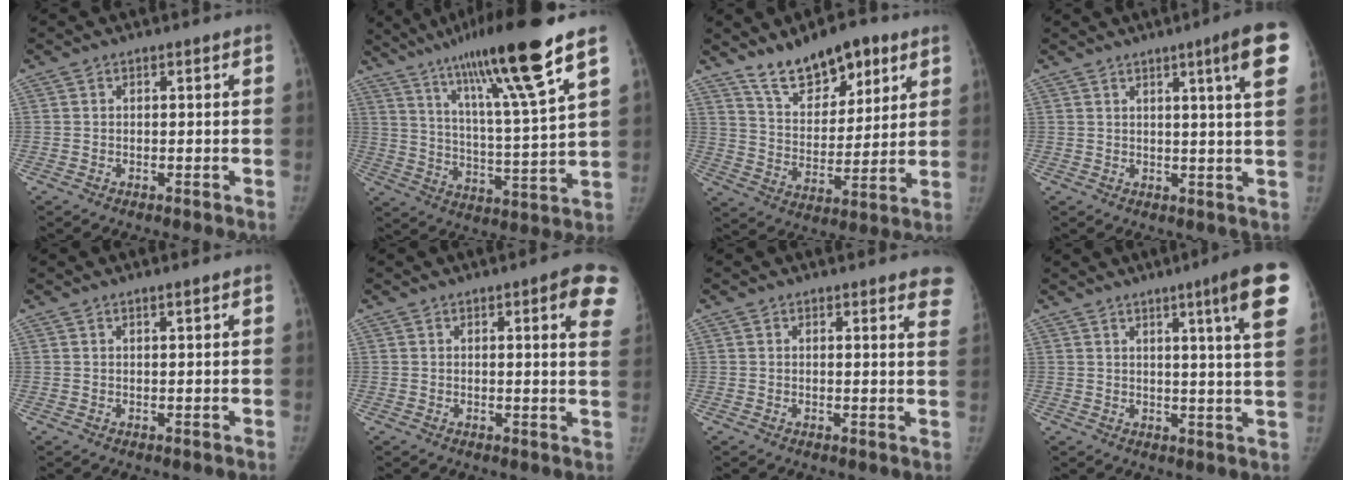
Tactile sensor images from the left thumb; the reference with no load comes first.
{"total": 20.1, "force": [12.9, 0.7, 15.3], "torque": [-0.241, -0.051, 0.216]}
{"total": 14.3, "force": [9.7, 6.8, 8.0], "torque": [-0.086, -0.055, 0.170]}
{"total": 9.3, "force": [4.4, -0.2, 8.2], "torque": [-0.104, -0.018, 0.048]}
{"total": 0.8, "force": [0.6, -0.1, 0.6], "torque": [-0.009, -0.004, 0.014]}
{"total": 9.0, "force": [4.1, 1.6, 7.8], "torque": [-0.074, -0.012, 0.037]}
{"total": 6.8, "force": [5.5, 1.2, 3.8], "torque": [-0.023, -0.022, 0.043]}
{"total": 12.4, "force": [6.4, -0.1, 10.7], "torque": [-0.139, -0.031, 0.072]}